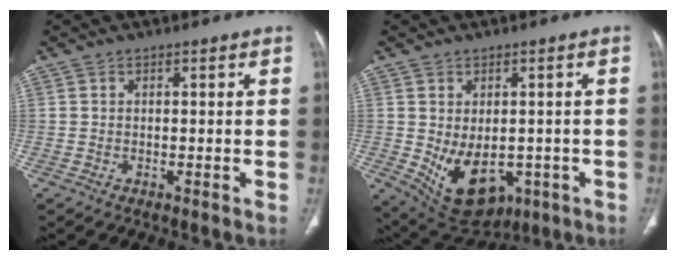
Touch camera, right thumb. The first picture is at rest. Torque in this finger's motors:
{"motor_torque": [-0.36, 0.66, -0.07, -0.11, 0.28]}